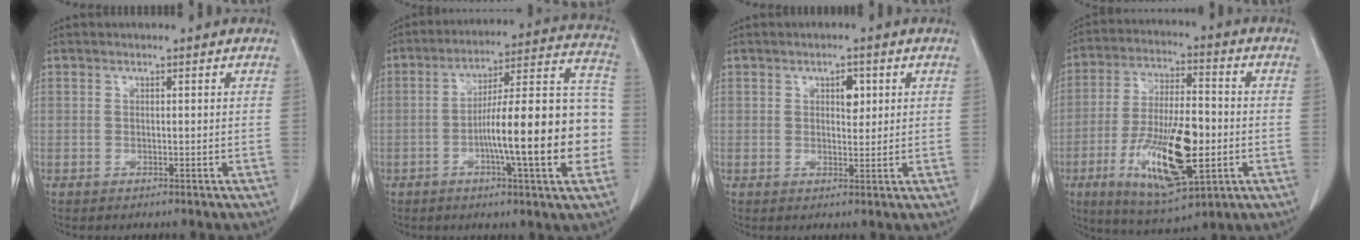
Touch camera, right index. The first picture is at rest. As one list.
[{"total": 19.1, "force": [-4.0, 2.1, 18.5], "torque": [-0.253, 0.026, -0.060]}, {"total": 2.6, "force": [0.9, 1.4, 2.0], "torque": [-0.028, -0.001, 0.014]}, {"total": 17.2, "force": [-4.6, 5.0, 15.8], "torque": [-0.299, -0.012, -0.072]}]